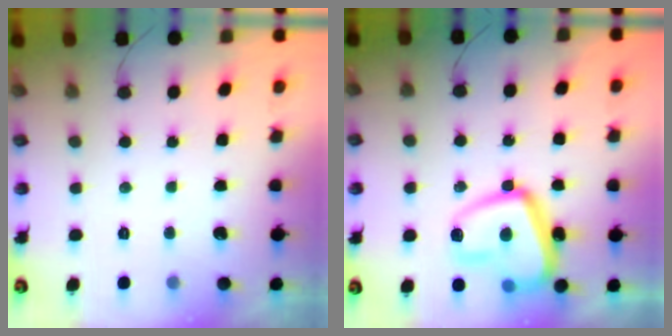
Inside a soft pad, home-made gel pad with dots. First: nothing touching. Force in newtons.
{"total": 18.3, "press": 18.3, "slide": 1.6}